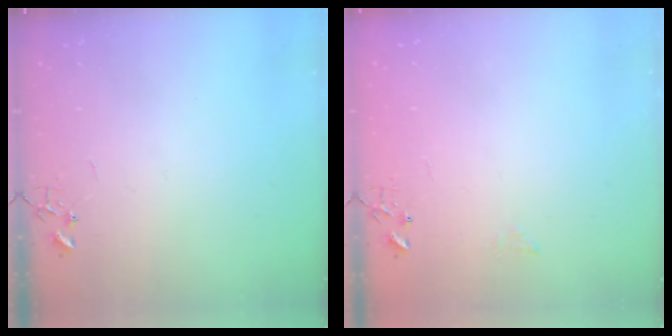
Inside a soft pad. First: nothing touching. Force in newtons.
{"total": 6.3, "press": 6.3, "slide": 0.7}